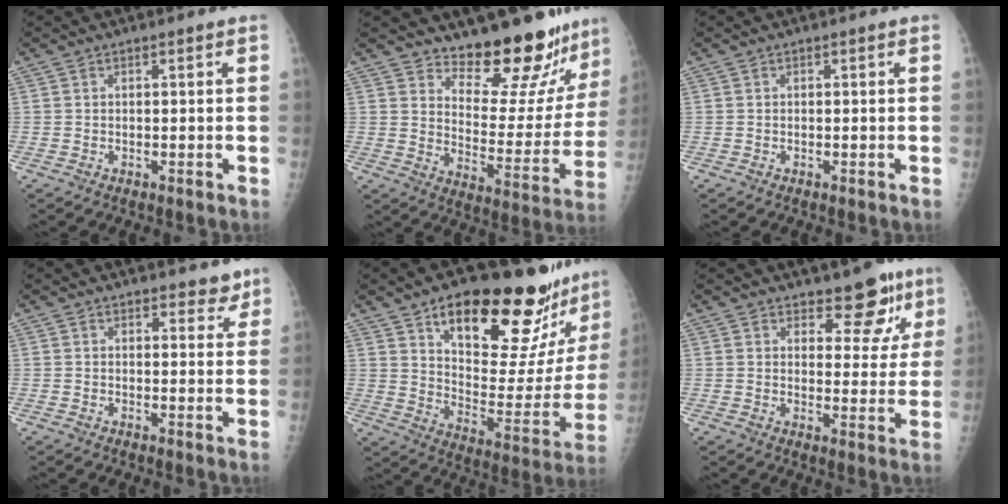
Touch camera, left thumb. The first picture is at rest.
{"total": 18.0, "force": [16.2, 4.8, 6.1], "torque": [-0.030, -0.153, 0.218]}
{"total": 0.0}
{"total": 3.8, "force": [3.2, 1.8, 1.2], "torque": [0.015, -0.019, 0.038]}
{"total": 27.8, "force": [19.8, 9.1, 17.3], "torque": [-0.207, -0.097, 0.285]}
{"total": 8.7, "force": [6.2, 4.3, 4.4], "torque": [-0.016, -0.038, 0.079]}